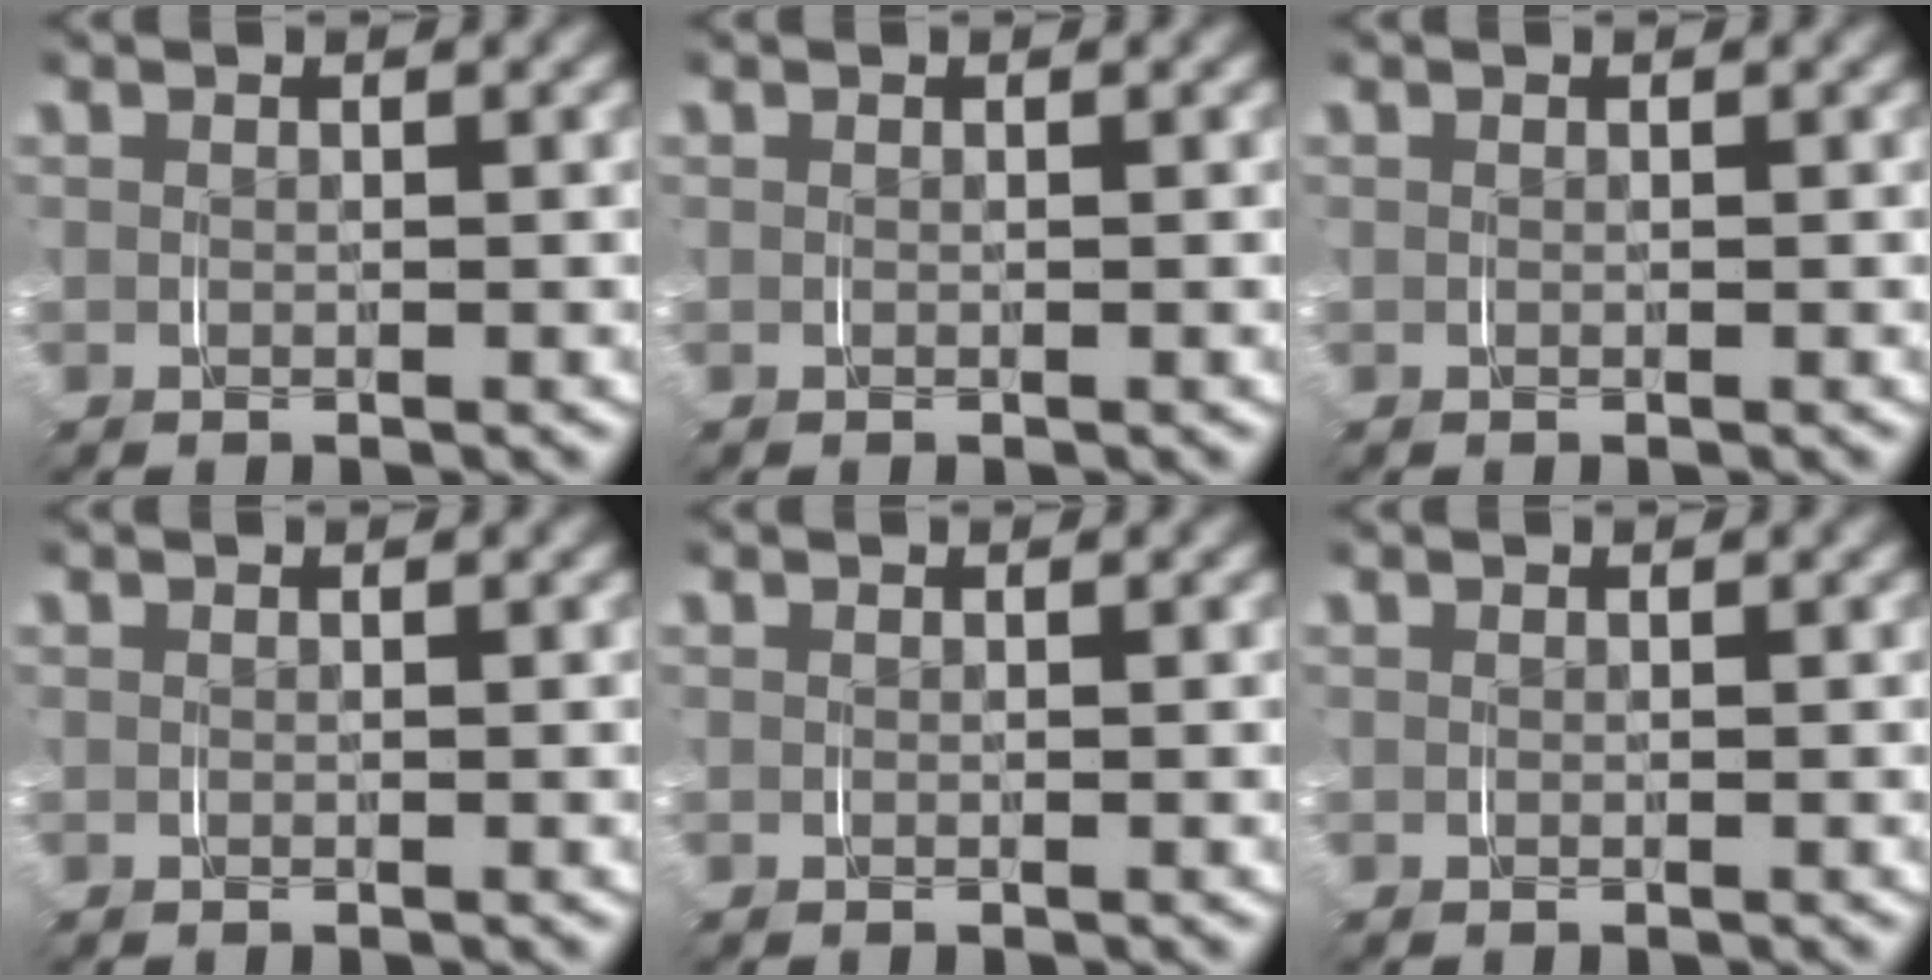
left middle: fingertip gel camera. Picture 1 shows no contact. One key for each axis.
{"total": 0.0}
{"total": 0.0}
{"total": 0.0}
{"total": 0.0}
{"total": 0.0}